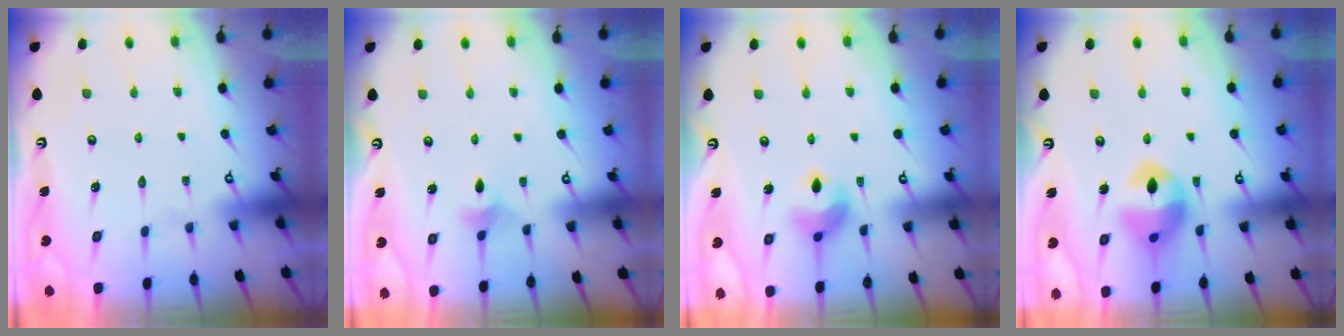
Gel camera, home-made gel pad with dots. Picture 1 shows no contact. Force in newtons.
{"total": 3.9, "press": 3.8, "slide": 0.8}
{"total": 10.0, "press": 9.9, "slide": 1.4}
{"total": 14.0, "press": 13.9, "slide": 1.5}